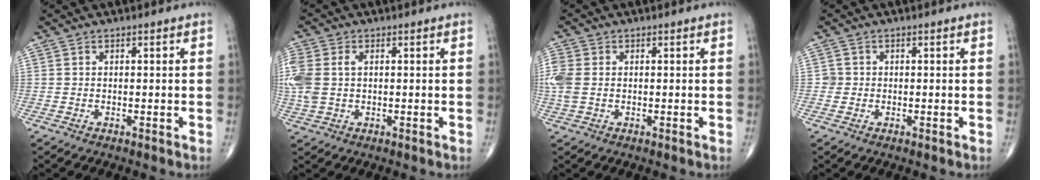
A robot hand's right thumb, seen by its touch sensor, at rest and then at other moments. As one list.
[{"total": 8.2, "force": [0.7, 5.5, 6.0], "torque": [-0.175, 0.014, 0.019]}, {"total": 4.8, "force": [0.0, 3.3, 3.5], "torque": [-0.114, 0.005, -0.002]}, {"total": 1.3, "force": [-0.1, 1.3, 0.0], "torque": [0.009, 0.006, -0.005]}]